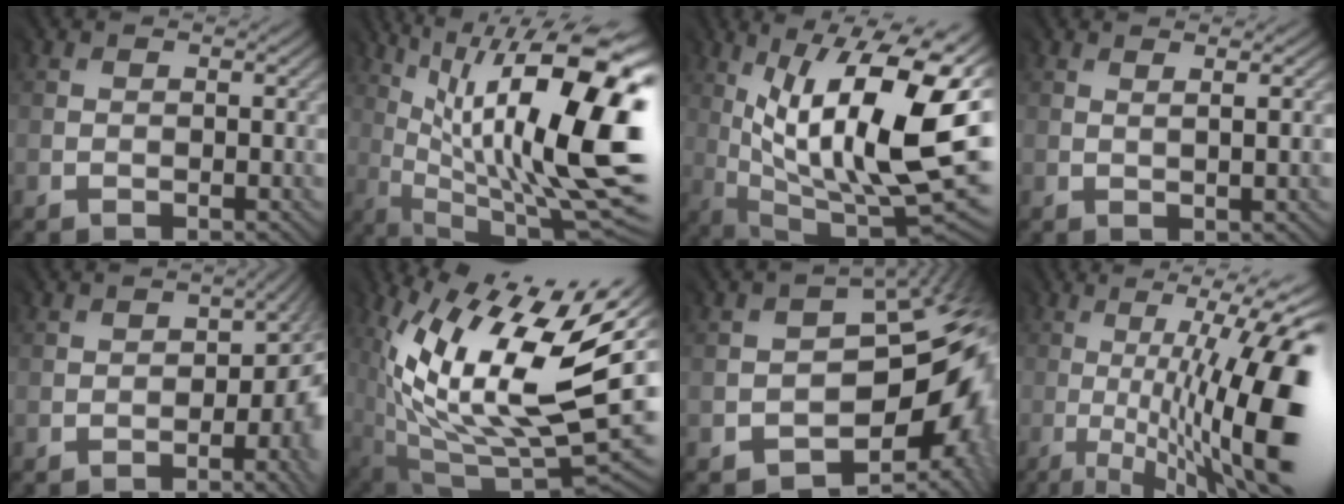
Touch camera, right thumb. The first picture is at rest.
{"total": 18.5, "force": [3.4, 5.4, 17.3], "torque": [-0.271, 0.027, 0.075]}
{"total": 17.1, "force": [2.5, 6.4, 15.7], "torque": [-0.238, 0.013, 0.048]}
{"total": 1.3, "force": [0.8, -0.2, 1.0], "torque": [-0.011, 0.014, 0.011]}
{"total": 8.5, "force": [-3.1, 4.0, 6.8], "torque": [-0.066, -0.022, -0.020]}
{"total": 16.4, "force": [3.1, 7.3, 14.4], "torque": [-0.257, -0.018, 0.073]}
{"total": 12.3, "force": [-4.7, 7.4, 8.6], "torque": [-0.085, -0.023, -0.064]}
{"total": 15.9, "force": [-2.4, 4.1, 15.1], "torque": [-0.205, -0.002, -0.023]}